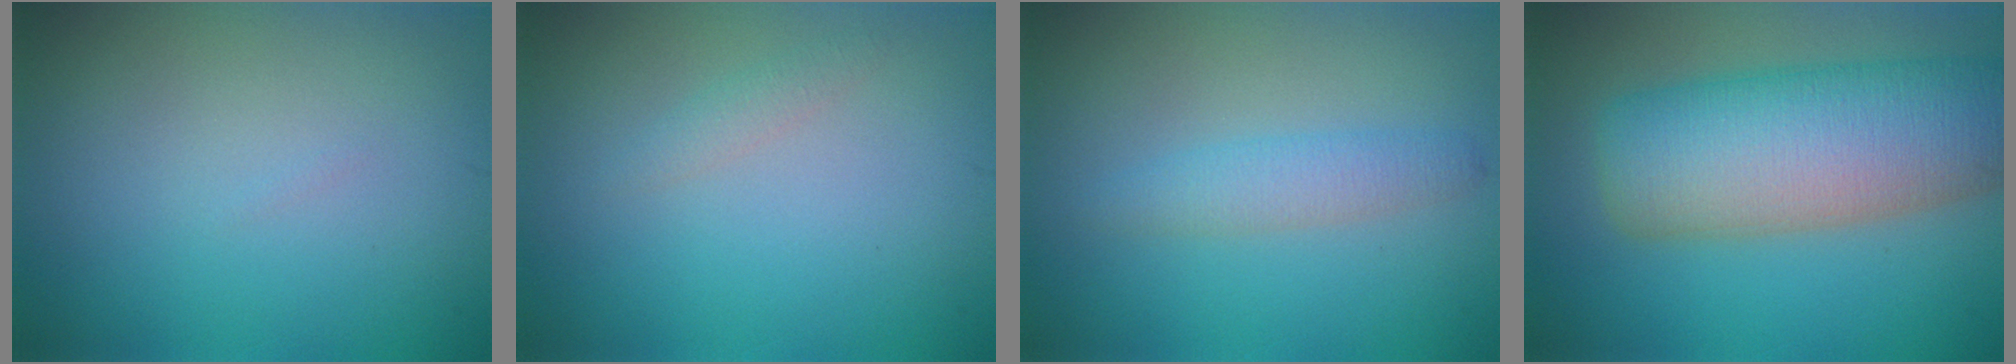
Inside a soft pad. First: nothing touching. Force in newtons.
{"total": 1.0, "press": 0.9, "slide": 0.1}
{"total": 2.1, "press": 2.1, "slide": 0.2}
{"total": 11.1, "press": 11.1, "slide": 0.7}